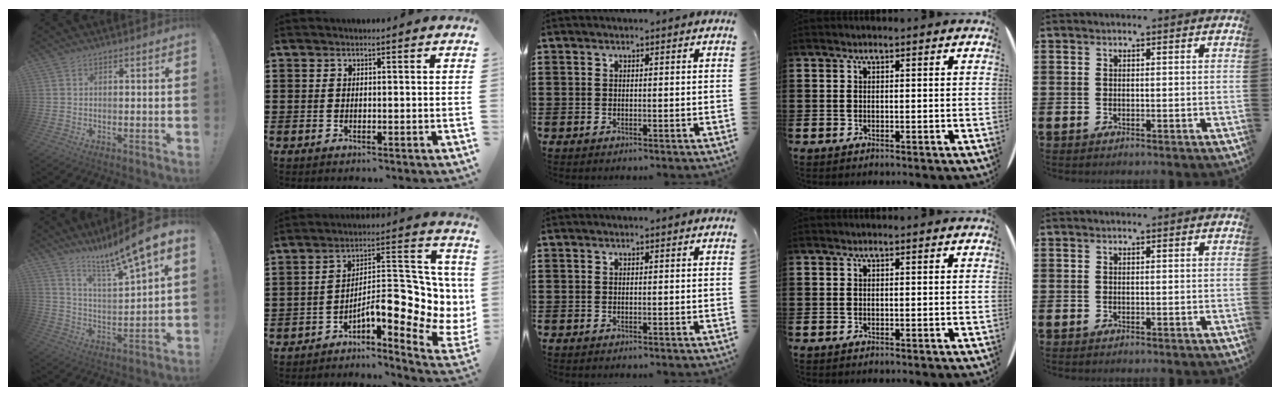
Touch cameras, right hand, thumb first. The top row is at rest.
{"thumb": {"total": 11.5, "force": [9.2, 0.1, 6.9], "torque": [-0.130, -0.073, 0.146]}, "index": {"total": 10.3, "force": [-2.9, 3.8, 9.1], "torque": [-0.128, -0.034, -0.062]}}